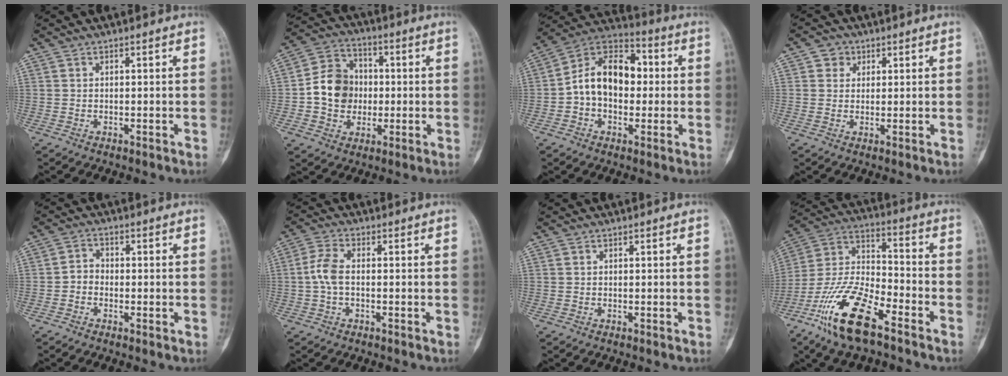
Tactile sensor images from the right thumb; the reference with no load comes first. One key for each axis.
{"total": 11.5, "fx": -0.6, "fy": 10.0, "fz": 5.8, "tx": -0.071, "ty": 0.024, "tz": -0.018}
{"total": 14.5, "fx": -0.1, "fy": 10.1, "fz": 10.4, "tx": -0.141, "ty": 0.040, "tz": -0.015}
{"total": 3.2, "fx": 1.3, "fy": 2.8, "fz": 0.8, "tx": 0.010, "ty": -0.002, "tz": 0.015}
{"total": 2.6, "fx": -0.9, "fy": 2.1, "fz": 1.3, "tx": -0.007, "ty": 0.008, "tz": -0.029}
{"total": 6.4, "fx": -0.3, "fy": 3.6, "fz": 5.3, "tx": -0.119, "ty": 0.018, "tz": -0.012}
{"total": 0.0}
{"total": 17.4, "fx": -10.4, "fy": 6.1, "fz": 12.5, "tx": -0.250, "ty": 0.056, "tz": -0.202}